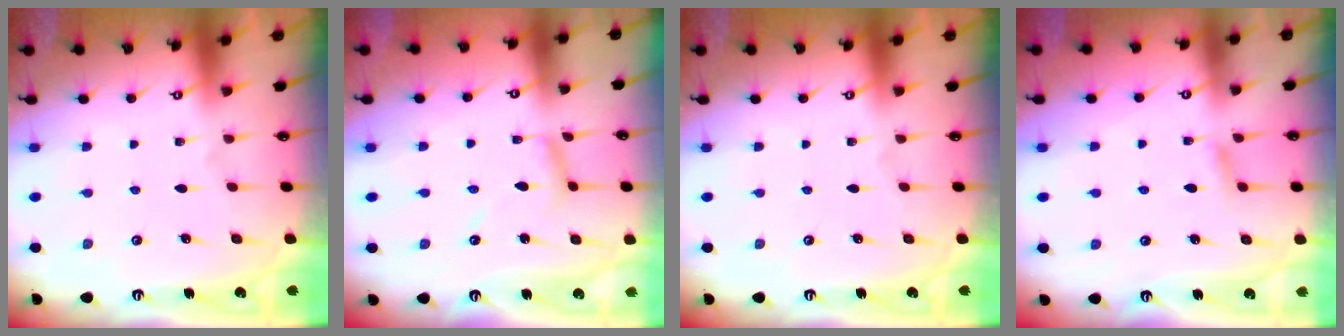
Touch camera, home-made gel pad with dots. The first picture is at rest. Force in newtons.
{"total": 6.0, "press": 6.0, "slide": 0.4}
{"total": 0.0}
{"total": 4.4, "press": 4.3, "slide": 0.6}